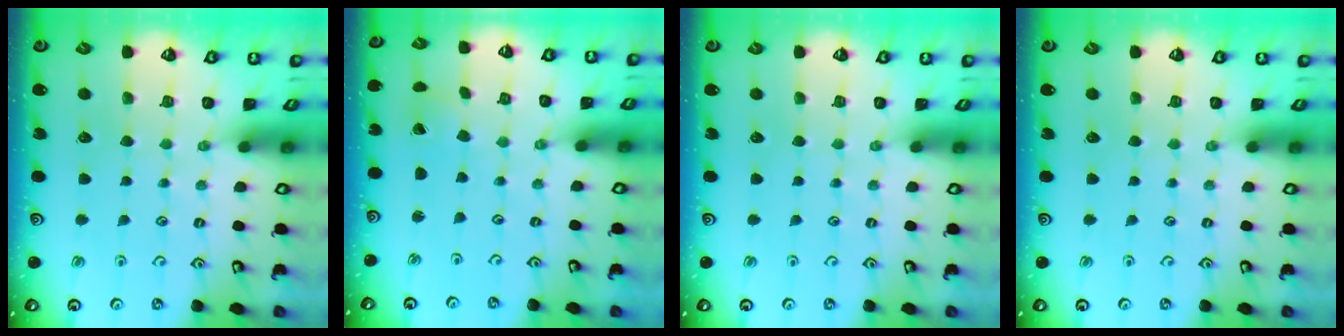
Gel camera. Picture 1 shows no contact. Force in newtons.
{"total": 1.5, "press": 1.5, "slide": 0.0}
{"total": 0.0}
{"total": 0.0}